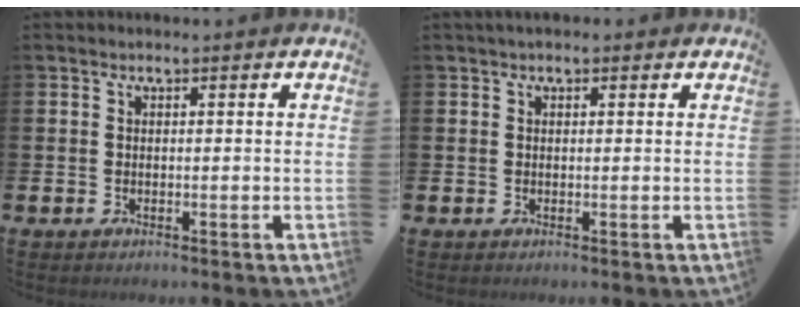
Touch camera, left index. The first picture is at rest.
{"total": 1.0, "force": [0.6, 0.6, 0.5], "torque": [-0.009, 0.008, 0.011]}